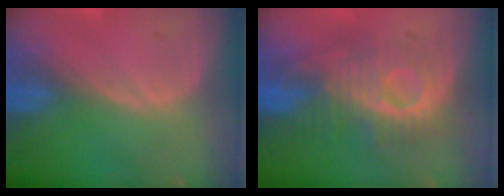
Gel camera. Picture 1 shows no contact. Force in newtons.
{"total": 8.8, "press": 8.7, "slide": 1.1}